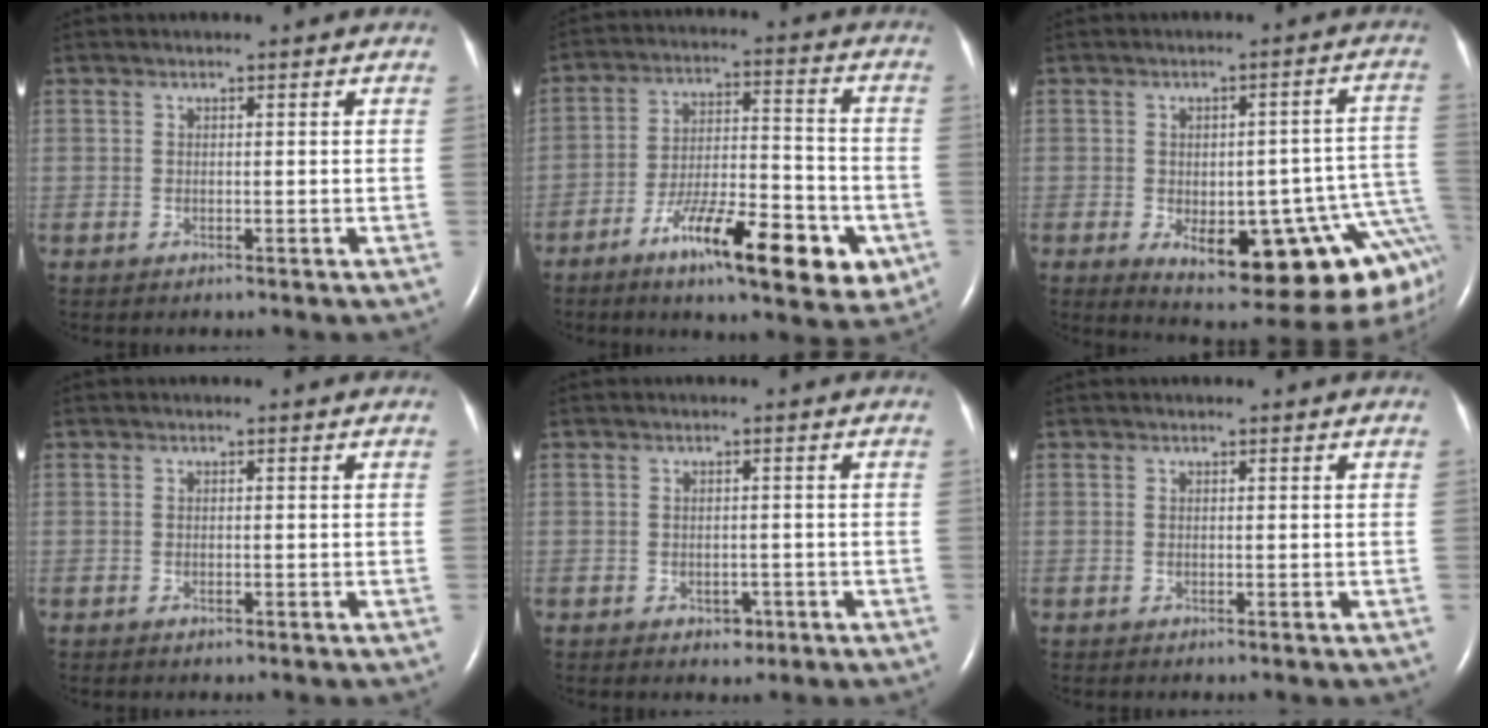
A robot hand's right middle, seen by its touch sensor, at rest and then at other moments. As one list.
[{"total": 16.7, "force": [-8.0, 4.1, 14.1], "torque": [-0.202, 0.002, -0.119]}, {"total": 17.5, "force": [-6.9, 5.5, 15.1], "torque": [-0.115, 0.024, -0.070]}, {"total": 0.5, "force": [-0.3, 0.2, 0.3], "torque": [-0.009, 0.000, -0.003]}, {"total": 2.0, "force": [-1.0, 1.4, 1.0], "torque": [-0.011, 0.003, -0.006]}, {"total": 0.0}]